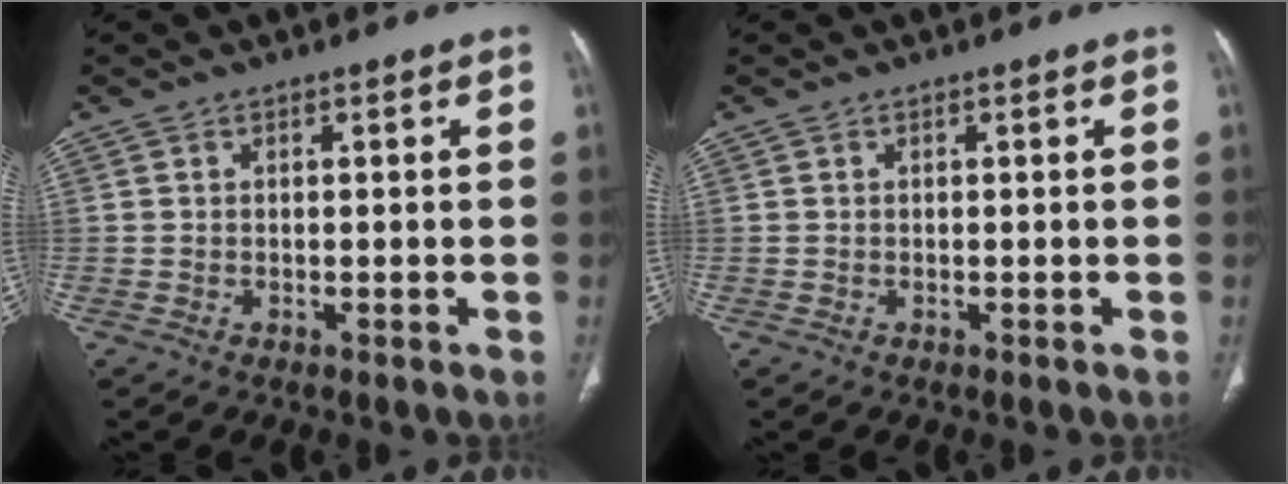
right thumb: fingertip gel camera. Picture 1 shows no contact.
{"total": 0.0}